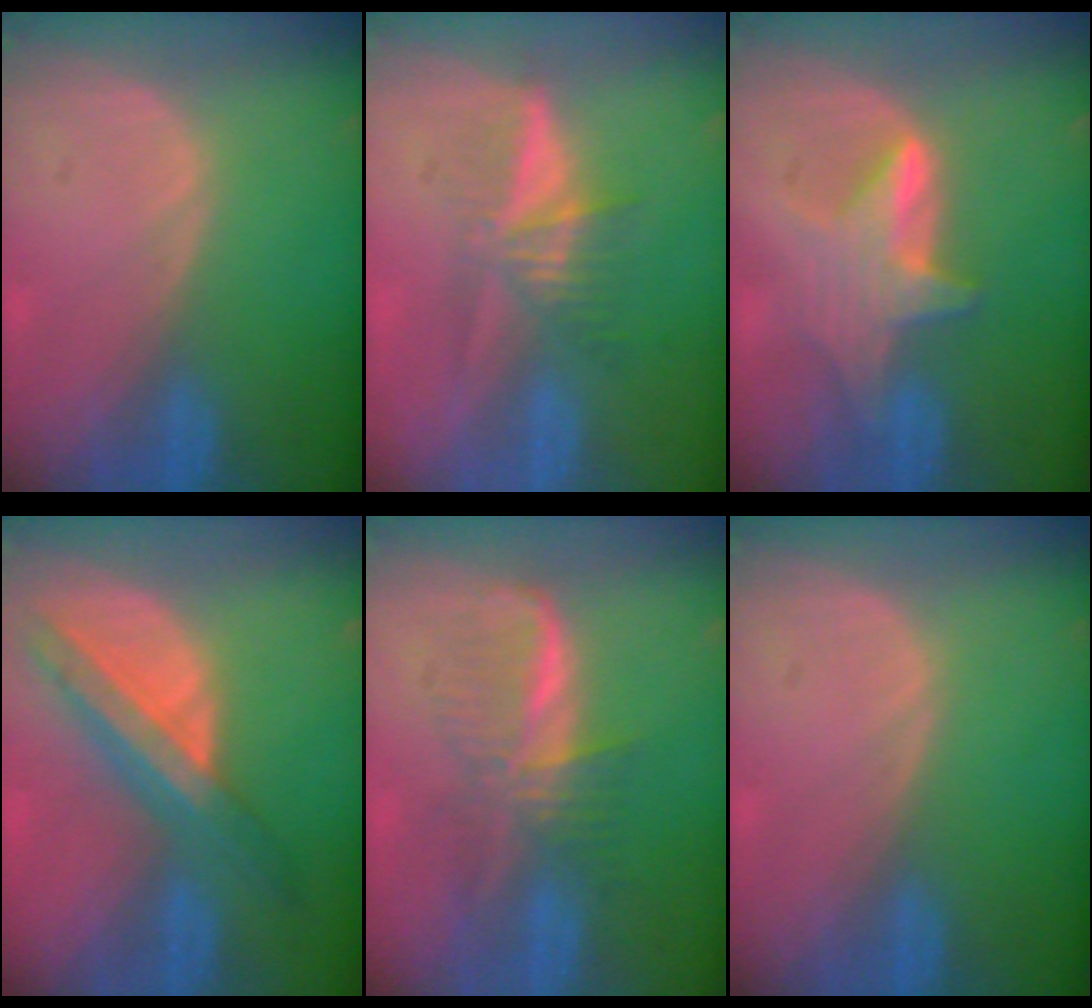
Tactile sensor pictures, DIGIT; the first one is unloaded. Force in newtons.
{"total": 5.2, "press": 5.1, "slide": 1.0}
{"total": 6.0, "press": 5.9, "slide": 0.6}
{"total": 8.5, "press": 7.3, "slide": 4.4}
{"total": 6.2, "press": 6.2, "slide": 0.4}
{"total": 0.0}